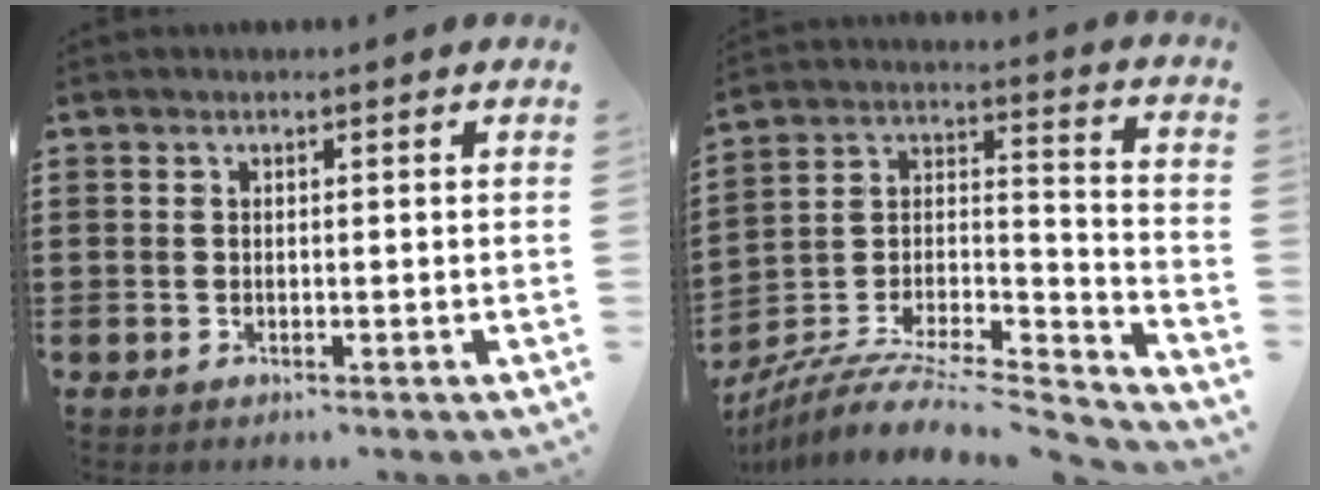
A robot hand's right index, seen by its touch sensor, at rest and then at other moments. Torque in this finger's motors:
{"motor_torque": [-0.69, 0.79, -1.05, 0.03]}